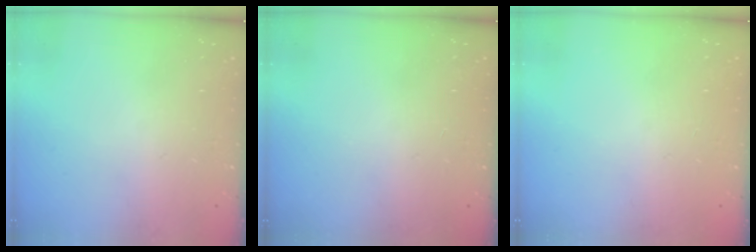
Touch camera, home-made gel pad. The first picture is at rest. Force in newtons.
{"total": 0.0}
{"total": 0.0}